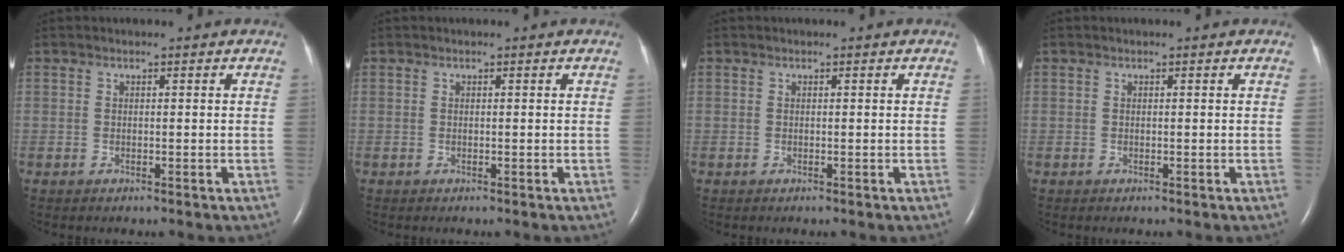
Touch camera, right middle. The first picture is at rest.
{"total": 0.0}
{"total": 0.0}
{"total": 0.0}